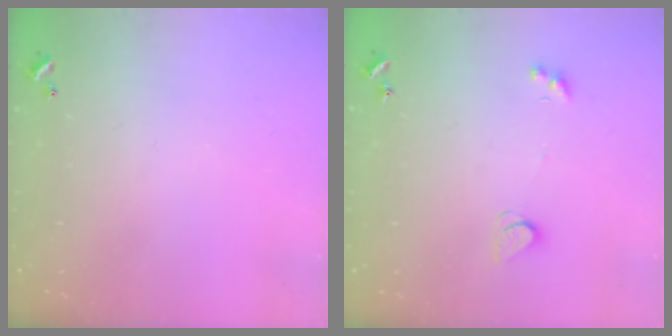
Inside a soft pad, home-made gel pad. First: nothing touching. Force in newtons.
{"total": 2.6, "press": 2.6, "slide": 0.5}